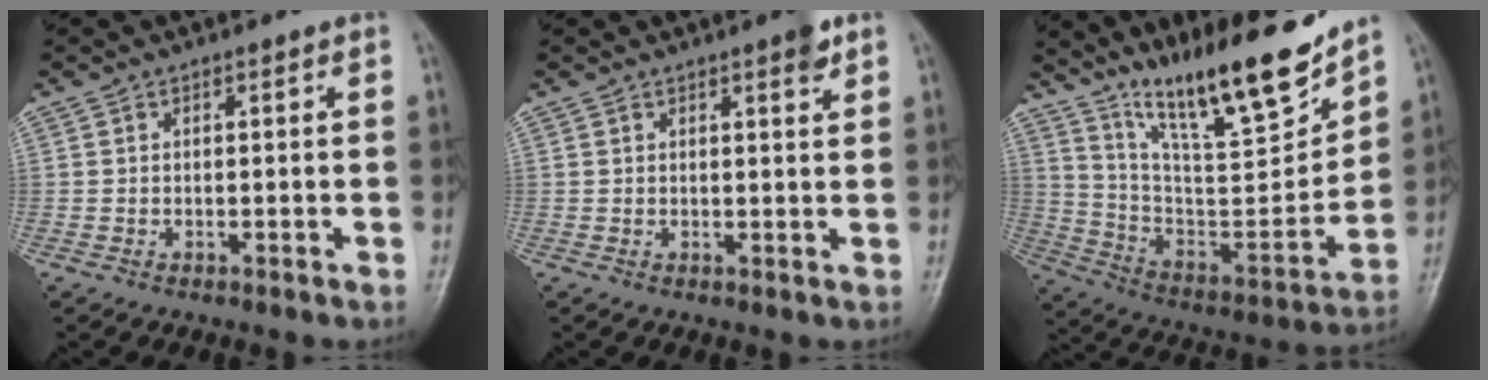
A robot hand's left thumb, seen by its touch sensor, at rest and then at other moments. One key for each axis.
{"total": 2.9, "fx": 1.9, "fy": 0.6, "fz": 2.1, "tx": -0.023, "ty": -0.009, "tz": 0.022}
{"total": 21.9, "fx": 16.5, "fy": 4.4, "fz": 13.7, "tx": -0.189, "ty": -0.091, "tz": 0.288}